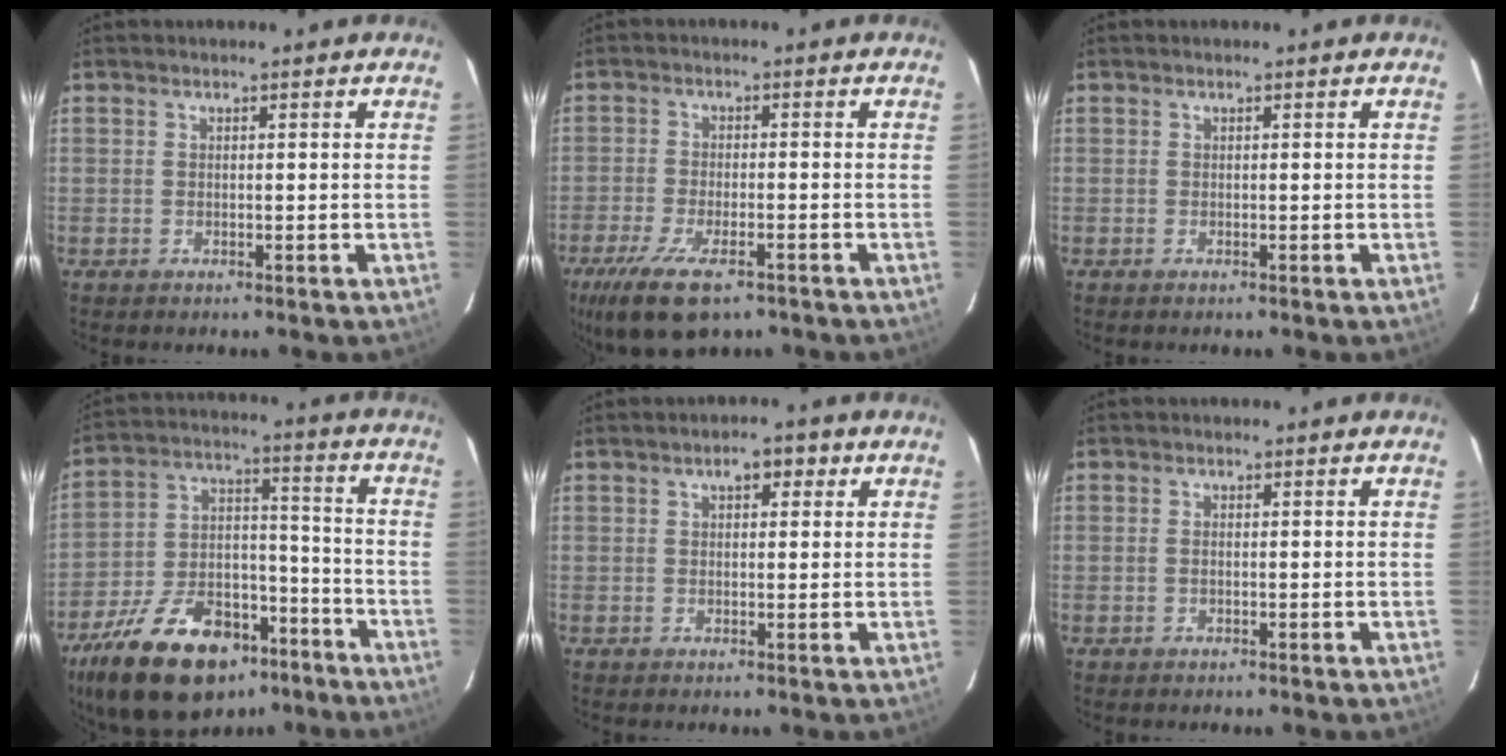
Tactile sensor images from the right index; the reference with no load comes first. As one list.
[{"total": 12.6, "force": [-8.2, 4.7, 8.3], "torque": [-0.192, -0.038, -0.144]}, {"total": 0.0}, {"total": 23.6, "force": [-15.1, 12.5, 13.1], "torque": [-0.263, 0.015, -0.234]}, {"total": 3.1, "force": [1.3, 1.7, 2.2], "torque": [-0.032, 0.014, 0.017]}, {"total": 0.7, "force": [-0.1, 0.4, 0.6], "torque": [-0.014, 0.000, -0.004]}]